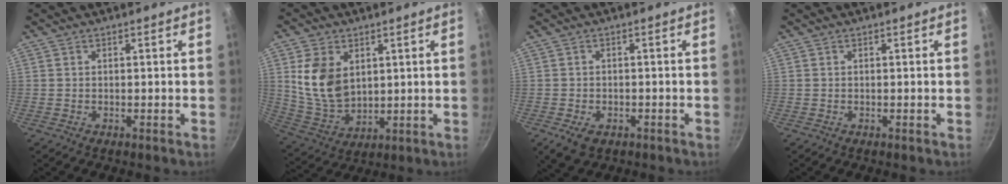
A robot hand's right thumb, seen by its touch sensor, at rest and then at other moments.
{"total": 11.8, "force": [3.1, 8.1, 8.0], "torque": [-0.136, -0.025, 0.075]}
{"total": 4.8, "force": [-2.1, 3.1, 2.9], "torque": [-0.048, 0.005, -0.029]}
{"total": 0.0}